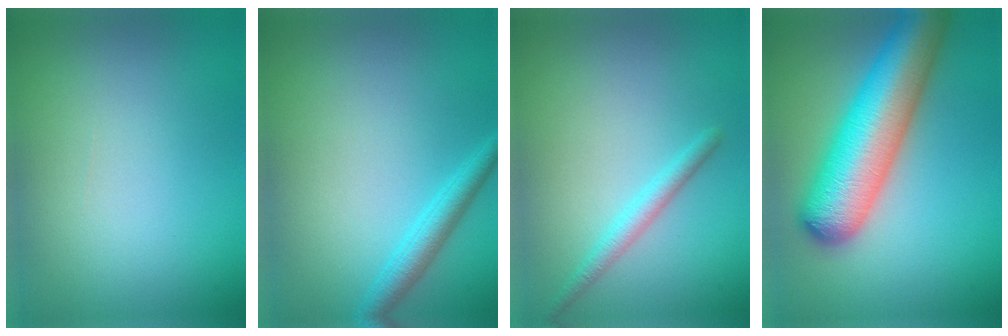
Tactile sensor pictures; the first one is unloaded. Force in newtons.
{"total": 2.4, "press": 2.4, "slide": 0.2}
{"total": 1.8, "press": 1.8, "slide": 0.0}
{"total": 10.2, "press": 10.2, "slide": 0.3}